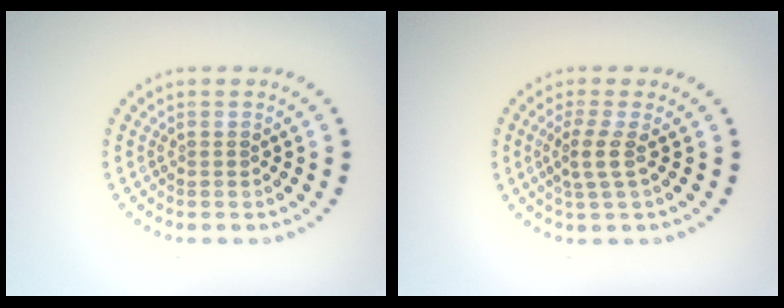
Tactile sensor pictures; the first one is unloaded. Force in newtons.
{"total": 2.1, "press": 1.6, "slide": 1.3}